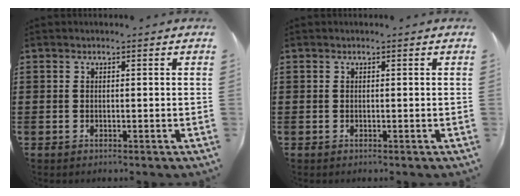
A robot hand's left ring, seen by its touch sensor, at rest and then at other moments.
{"total": 0.0}